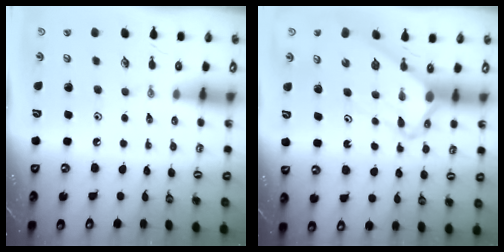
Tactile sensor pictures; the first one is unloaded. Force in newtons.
{"total": 4.9, "press": 4.8, "slide": 0.6}